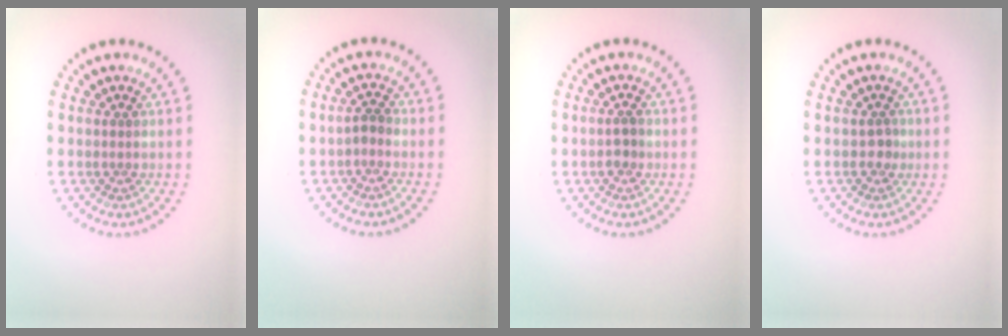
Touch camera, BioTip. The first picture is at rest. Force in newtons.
{"total": 1.0, "press": 0.9, "slide": 0.5}
{"total": 1.3, "press": 1.3, "slide": 0.4}
{"total": 0.9, "press": 0.9, "slide": 0.3}